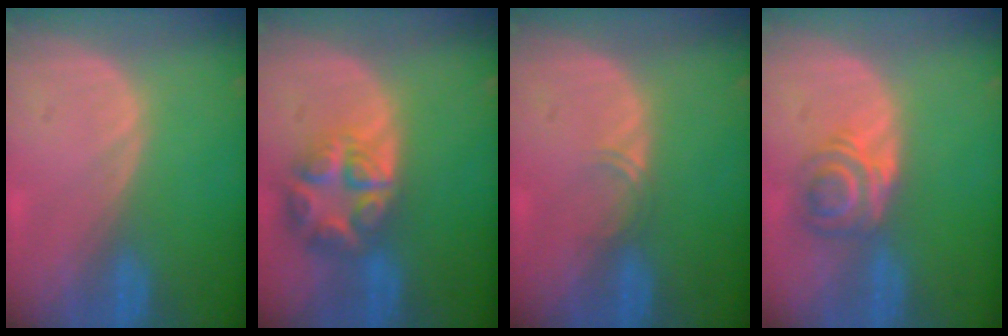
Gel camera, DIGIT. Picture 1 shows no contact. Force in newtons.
{"total": 7.9, "press": 6.9, "slide": 3.9}
{"total": 1.4, "press": 1.1, "slide": 0.9}
{"total": 5.8, "press": 4.9, "slide": 3.2}